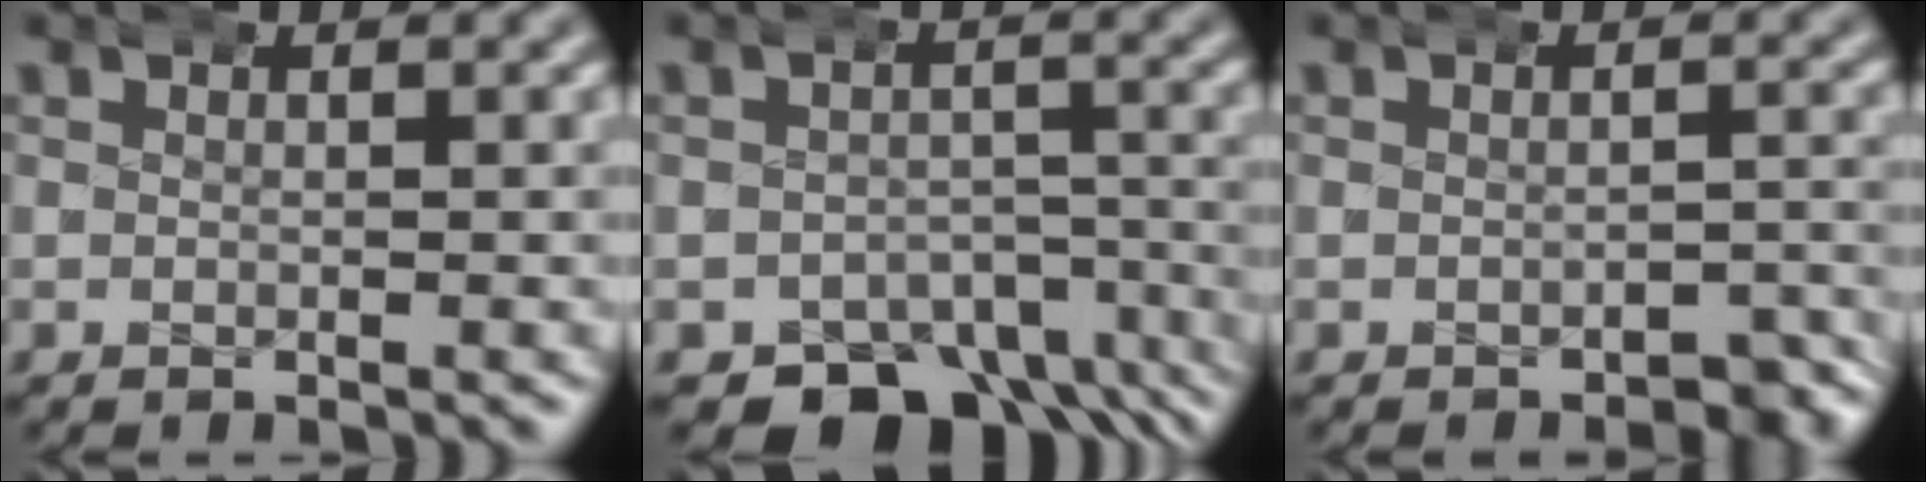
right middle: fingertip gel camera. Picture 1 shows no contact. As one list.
[{"total": 8.6, "force": [-6.3, 4.8, 3.3], "torque": [-0.045, -0.027, -0.091]}, {"total": 2.9, "force": [-2.5, 1.0, 1.1], "torque": [-0.015, 0.002, -0.042]}]